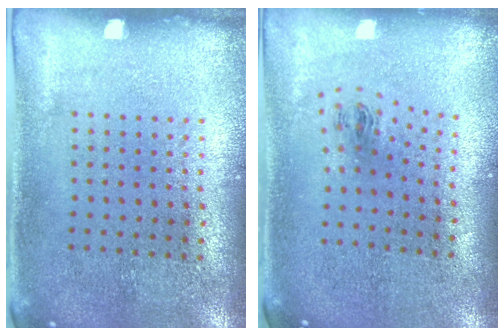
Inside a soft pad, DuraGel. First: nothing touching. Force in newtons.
{"total": 1.0, "press": 0.4, "slide": 0.9}